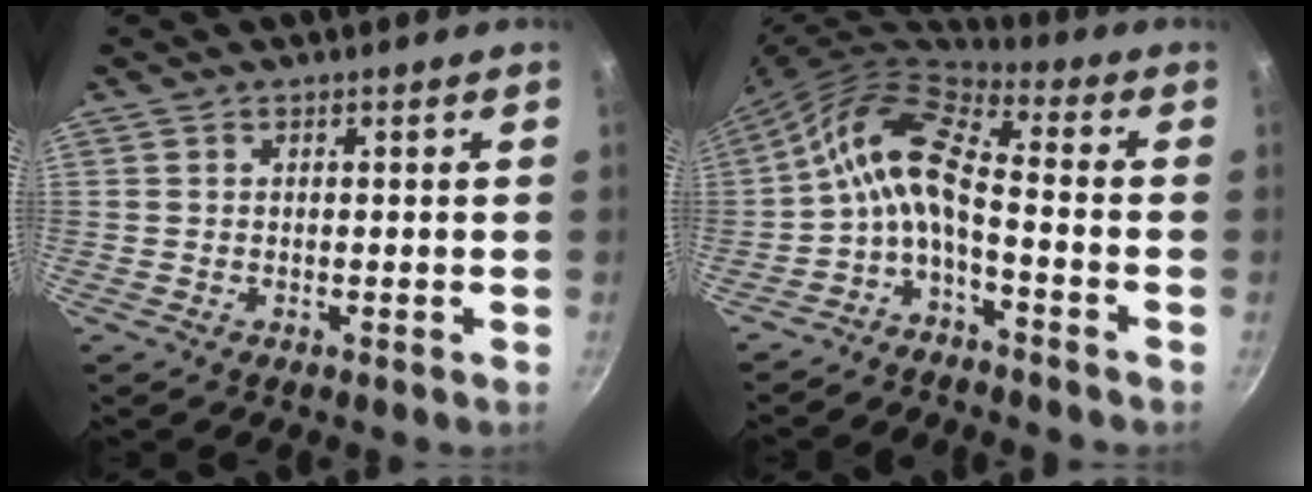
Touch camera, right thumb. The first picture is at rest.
{"total": 10.8, "force": [-2.6, 4.3, 9.5], "torque": [-0.210, 0.048, -0.061]}